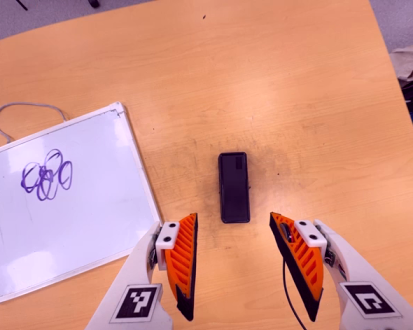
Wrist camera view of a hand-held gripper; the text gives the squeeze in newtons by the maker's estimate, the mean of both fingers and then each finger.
{"total": 0.0}